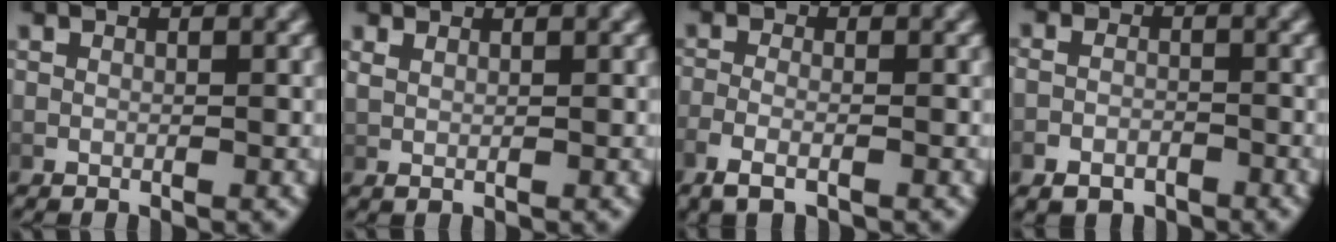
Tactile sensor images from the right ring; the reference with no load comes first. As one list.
[{"total": 1.0, "force": [0.8, 0.0, 0.5], "torque": [-0.006, 0.000, 0.022]}, {"total": 2.7, "force": [-1.7, 0.9, 2.0], "torque": [-0.050, -0.008, -0.024]}, {"total": 3.2, "force": [-2.4, 2.1, 0.8], "torque": [-0.008, -0.010, -0.040]}]